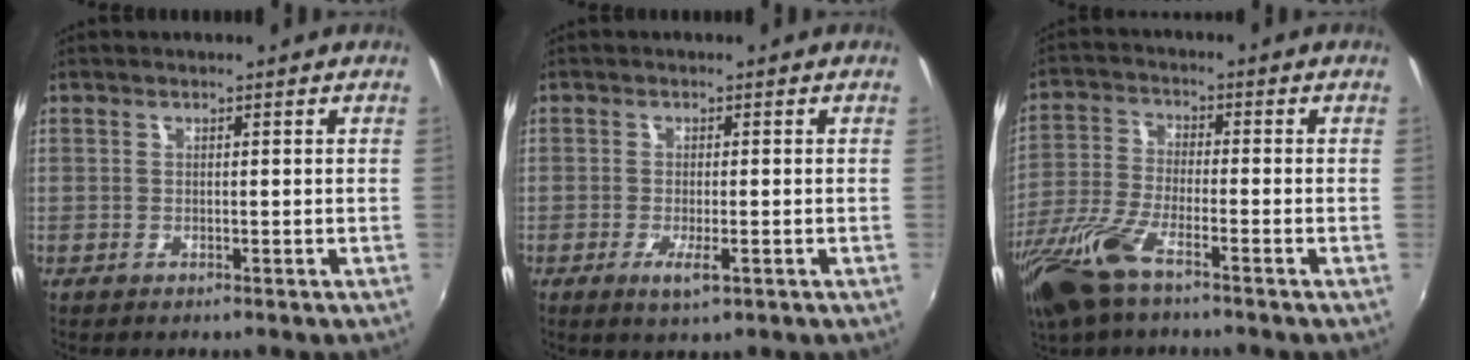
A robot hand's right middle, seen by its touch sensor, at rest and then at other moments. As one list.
[{"total": 3.6, "force": [-1.6, 0.8, 3.1], "torque": [-0.062, -0.010, -0.027]}, {"total": 12.3, "force": [-7.9, 3.4, 8.7], "torque": [-0.201, -0.027, -0.161]}]